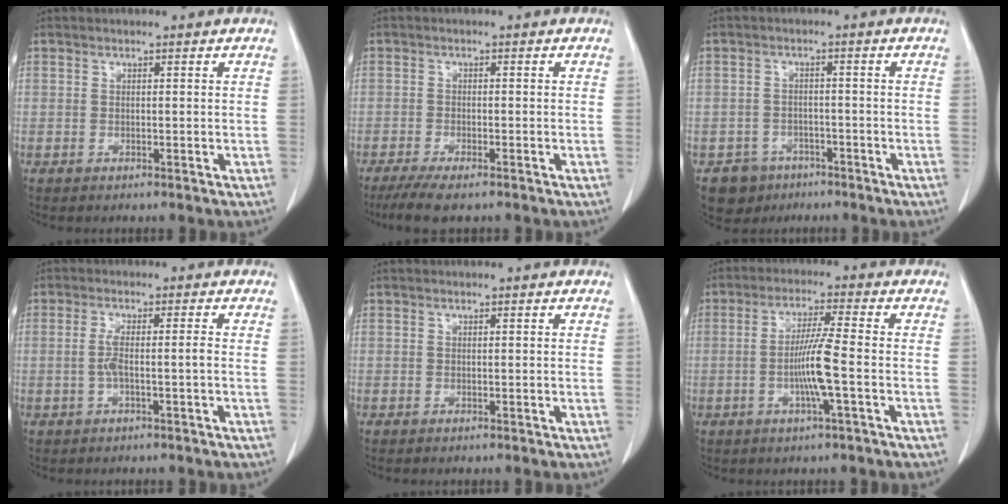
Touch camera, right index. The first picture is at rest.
{"total": 5.7, "force": [-4.3, 1.0, 3.6], "torque": [-0.062, -0.013, -0.069]}
{"total": 4.7, "force": [-3.0, 3.6, 0.1], "torque": [0.000, 0.009, -0.043]}
{"total": 3.1, "force": [-0.8, 0.0, 3.0], "torque": [-0.062, 0.005, -0.013]}
{"total": 0.0}
{"total": 6.9, "force": [-1.6, -0.6, 6.6], "torque": [-0.130, -0.003, -0.032]}